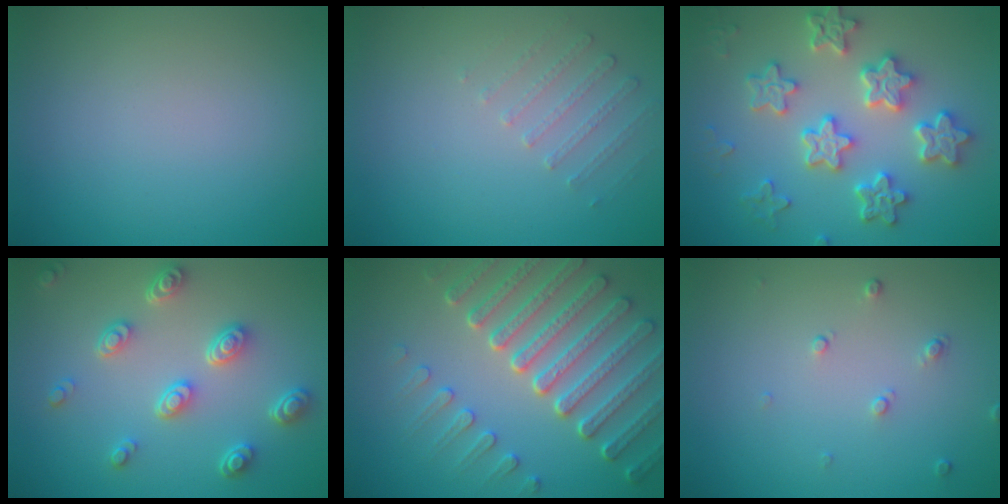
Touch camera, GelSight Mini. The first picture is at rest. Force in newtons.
{"total": 1.3, "press": 0.9, "slide": 1.0}
{"total": 5.4, "press": 5.0, "slide": 2.2}
{"total": 4.5, "press": 3.4, "slide": 2.9}
{"total": 7.3, "press": 5.6, "slide": 4.6}
{"total": 0.9, "press": 0.6, "slide": 0.7}